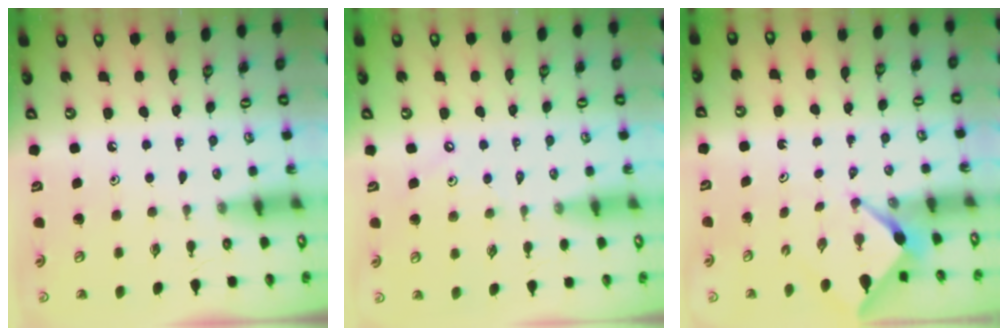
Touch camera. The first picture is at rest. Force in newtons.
{"total": 2.6, "press": 2.6, "slide": 0.3}
{"total": 2.4, "press": 2.4, "slide": 0.3}